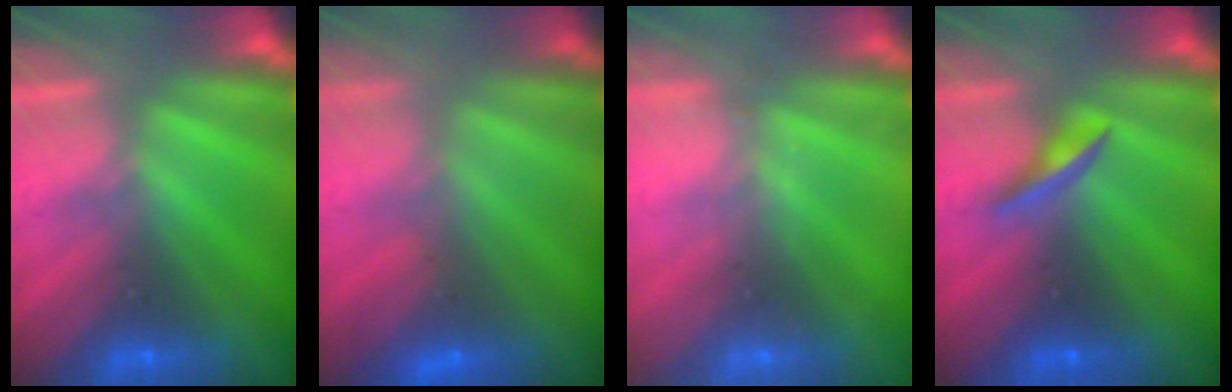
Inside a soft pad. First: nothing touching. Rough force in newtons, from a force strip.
{"total": 2.8}
{"total": 2.1}
{"total": 2.2}